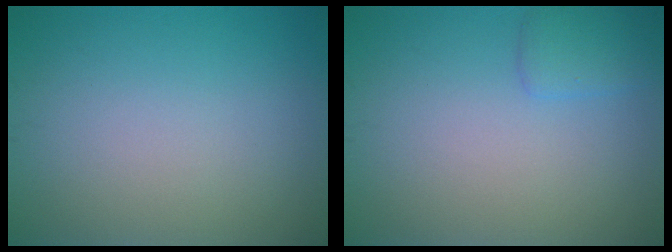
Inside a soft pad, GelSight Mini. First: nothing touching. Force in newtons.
{"total": 1.6, "press": 1.6, "slide": 0.1}